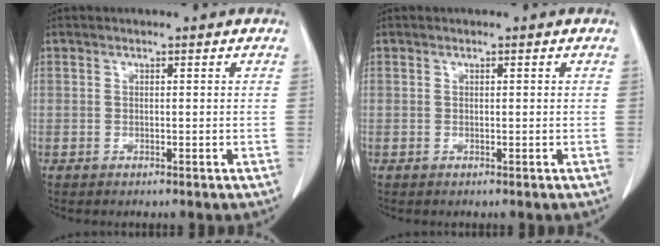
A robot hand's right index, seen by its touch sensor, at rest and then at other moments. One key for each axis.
{"total": 0.0}